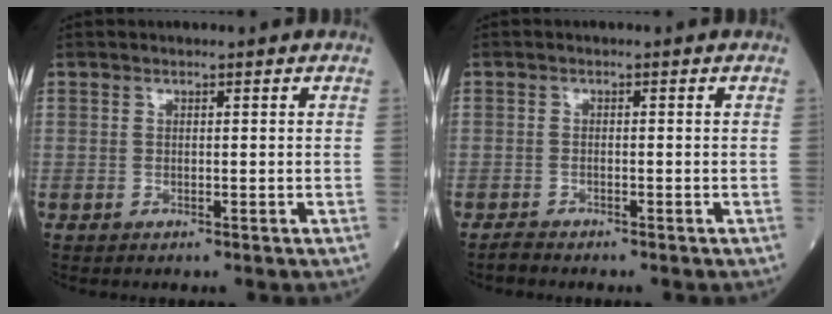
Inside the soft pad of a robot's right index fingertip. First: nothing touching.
{"total": 1.1, "force": [-1.1, 0.3, -0.1], "torque": [-0.002, -0.002, -0.024]}